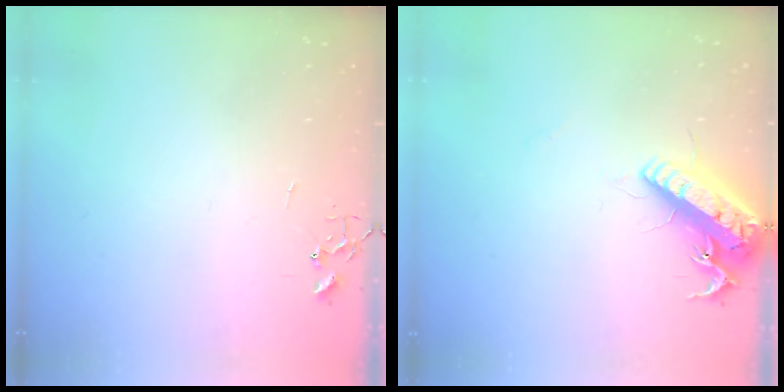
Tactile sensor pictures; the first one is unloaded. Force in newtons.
{"total": 16.5, "press": 16.2, "slide": 3.1}